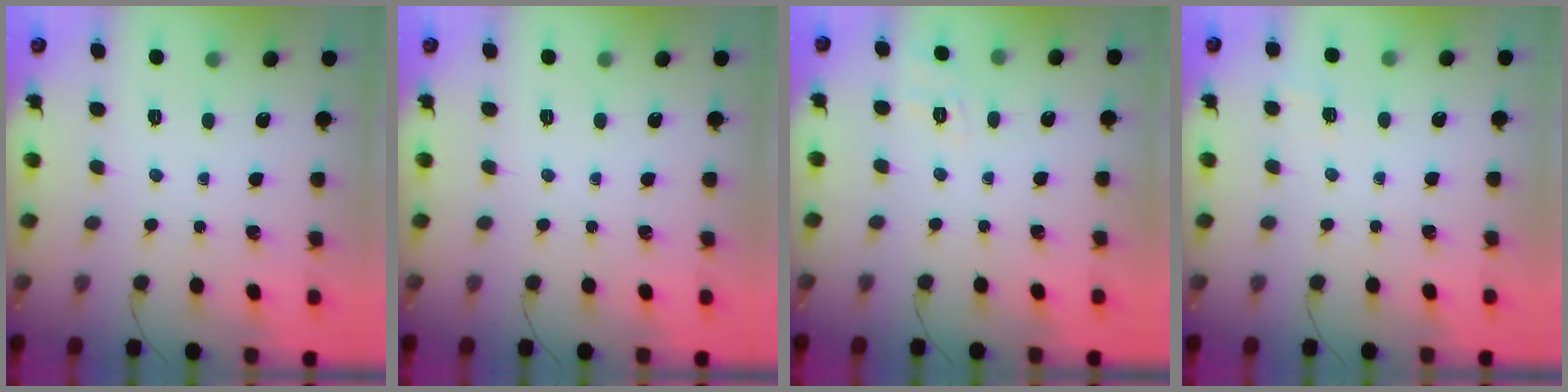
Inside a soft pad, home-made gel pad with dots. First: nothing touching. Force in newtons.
{"total": 0.0}
{"total": 2.5, "press": 1.6, "slide": 1.9}
{"total": 1.5, "press": 0.2, "slide": 1.5}